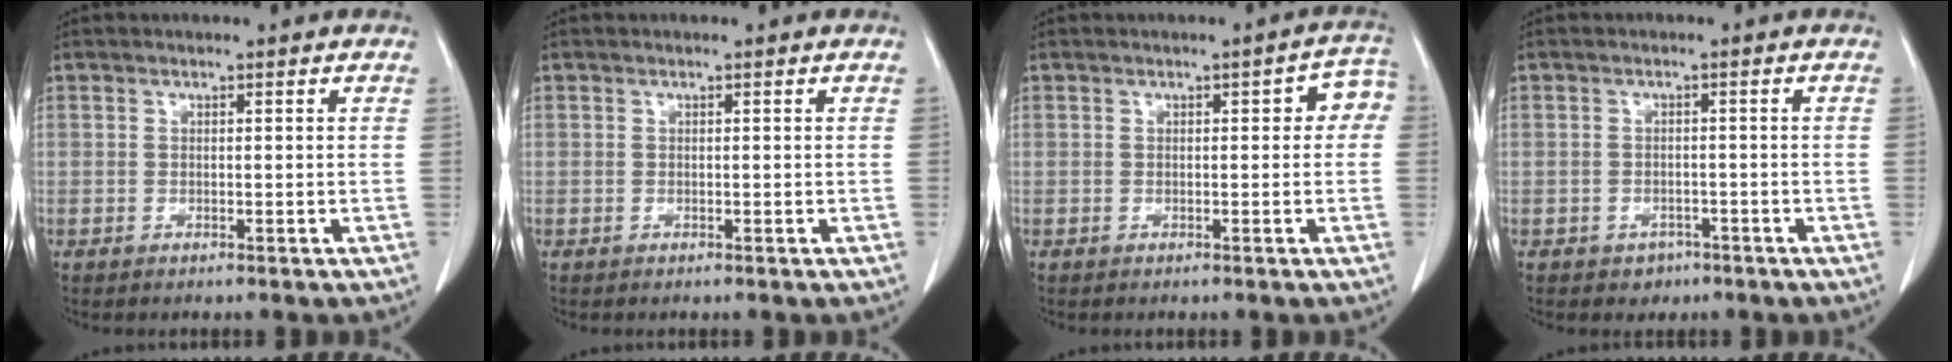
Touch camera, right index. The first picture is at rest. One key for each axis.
{"total": 0.0}
{"total": 3.8, "fx": 0.5, "fy": 1.7, "fz": 3.4, "tx": -0.031, "ty": 0.025, "tz": 0.001}
{"total": 2.2, "fx": -1.3, "fy": 1.7, "fz": 0.5, "tx": -0.004, "ty": 0.006, "tz": -0.010}